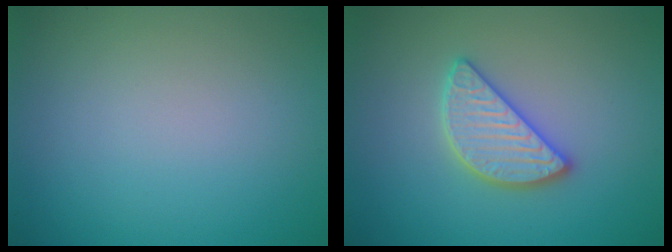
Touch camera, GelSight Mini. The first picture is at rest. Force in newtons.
{"total": 3.3, "press": 3.3, "slide": 0.3}